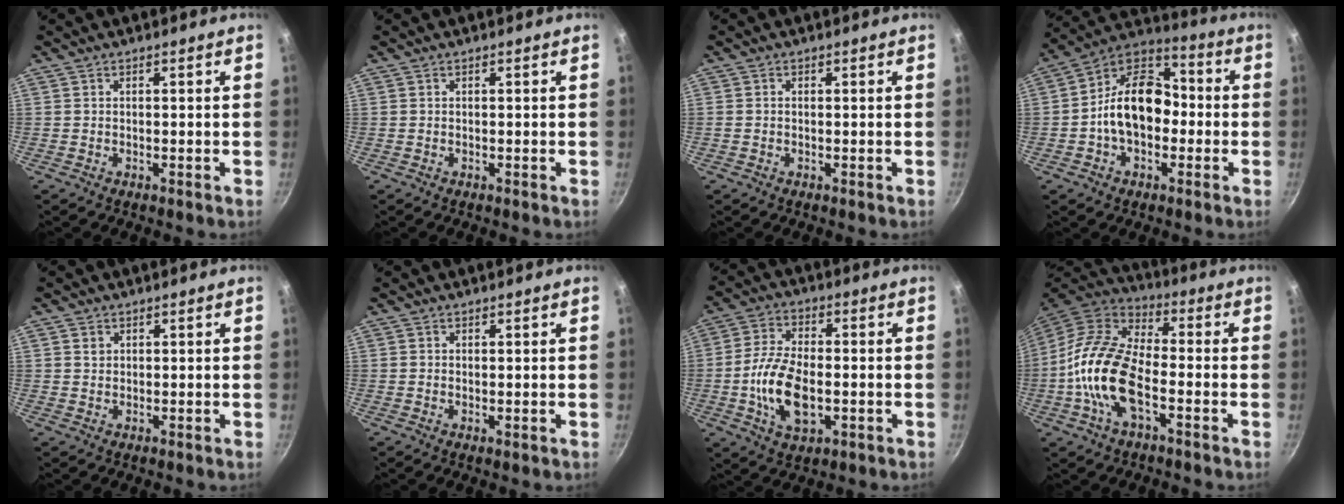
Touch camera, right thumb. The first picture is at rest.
{"total": 0.0}
{"total": 0.6, "force": [0.0, 0.5, 0.4], "torque": [-0.007, 0.003, 0.000]}
{"total": 15.6, "force": [-1.7, 10.7, 11.2], "torque": [-0.142, 0.050, -0.048]}
{"total": 1.4, "force": [0.6, 1.1, 0.5], "torque": [-0.008, 0.000, 0.010]}
{"total": 0.5, "force": [0.3, 0.2, 0.4], "torque": [-0.006, -0.006, 0.003]}
{"total": 12.2, "force": [-2.2, 6.5, 10.1], "torque": [-0.190, 0.016, -0.043]}
{"total": 16.6, "force": [-4.1, 8.3, 13.8], "torque": [-0.253, 0.036, -0.093]}